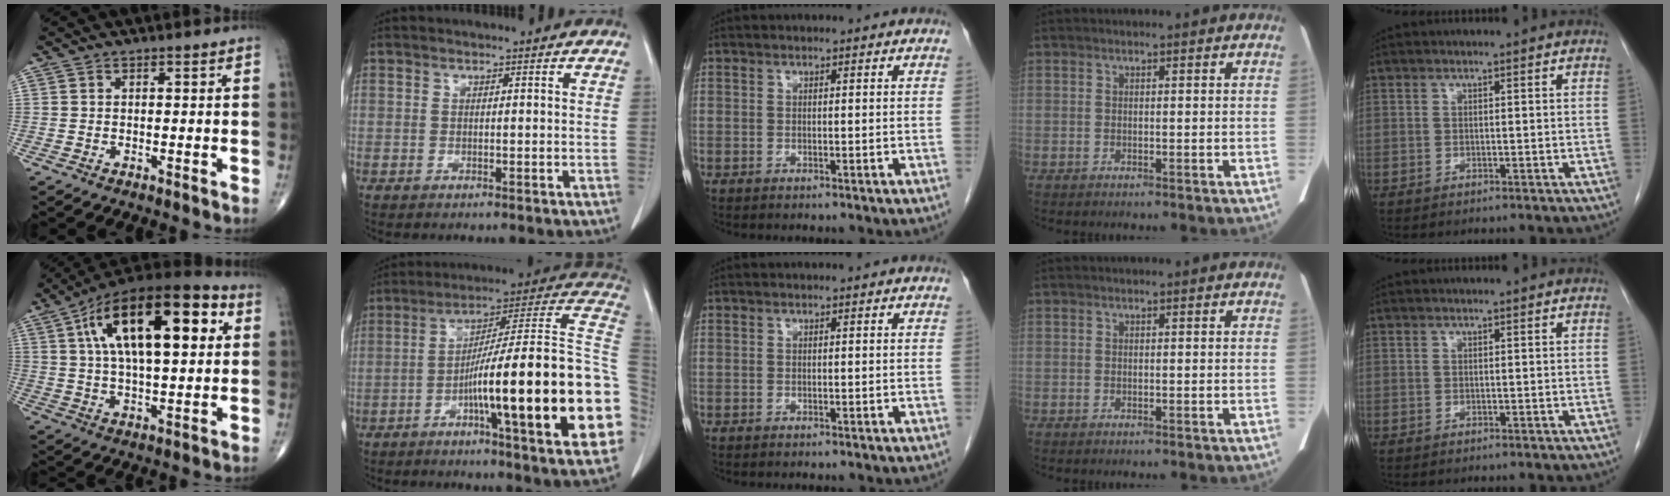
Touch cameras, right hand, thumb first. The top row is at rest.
{"thumb": {"total": 24.7, "force": [7.3, 10.2, 21.3], "torque": [-0.341, 0.014, 0.110]}, "index": {"total": 27.5, "force": [-5.6, 1.3, 27.0], "torque": [-0.288, 0.012, -0.094]}}